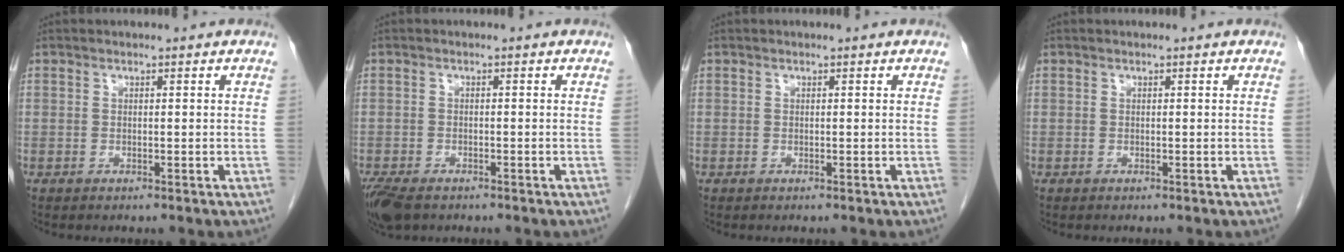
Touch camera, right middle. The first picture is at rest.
{"total": 6.4, "force": [-4.5, 3.1, 3.4], "torque": [-0.070, -0.012, -0.076]}
{"total": 0.0}
{"total": 0.0}